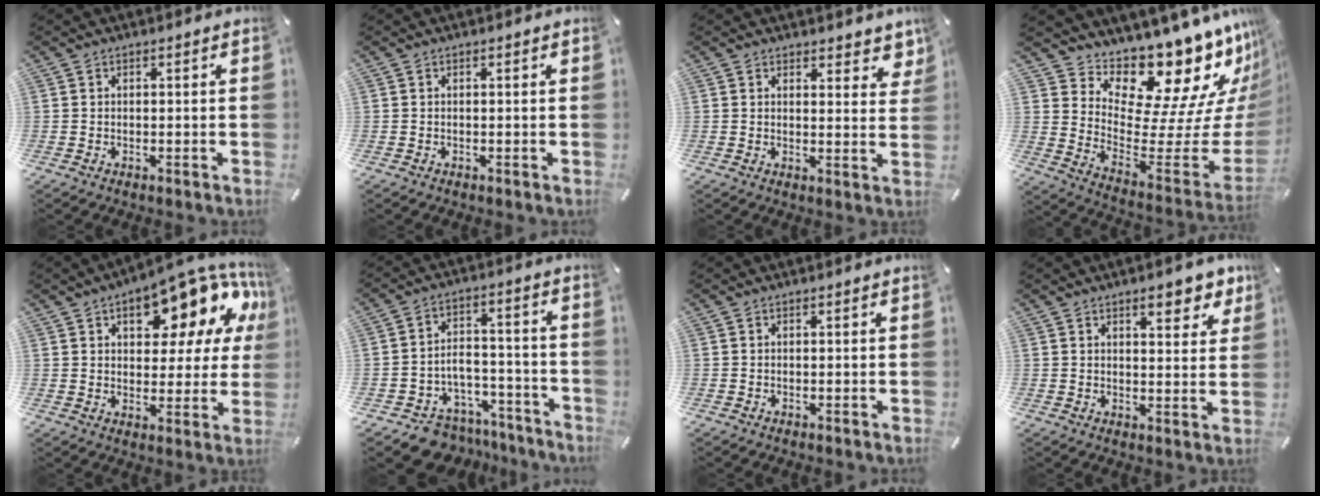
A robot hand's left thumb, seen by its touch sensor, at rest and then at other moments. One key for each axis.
{"total": 0.0}
{"total": 4.5, "fx": 3.5, "fy": 2.4, "fz": 1.4, "tx": 0.003, "ty": -0.025, "tz": 0.057}
{"total": 18.0, "fx": 15.3, "fy": 6.0, "fz": 7.2, "tx": -0.070, "ty": -0.164, "tz": 0.247}
{"total": 17.1, "fx": 10.6, "fy": 7.7, "fz": 11.0, "tx": -0.146, "ty": -0.078, "tz": 0.173}
{"total": 7.3, "fx": -4.7, "fy": 5.5, "fz": 1.2, "tx": -0.012, "ty": 0.026, "tz": -0.078}
{"total": 0.0}
{"total": 7.6, "fx": 5.0, "fy": 3.2, "fz": 4.7, "tx": -0.057, "ty": -0.025, "tz": 0.081}